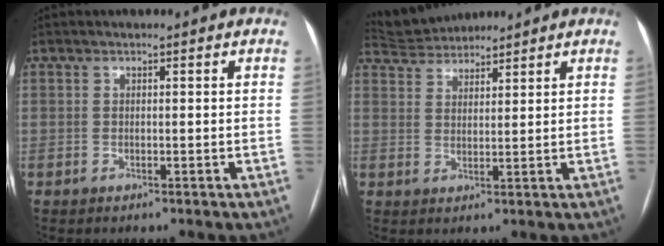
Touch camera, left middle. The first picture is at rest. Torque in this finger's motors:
{"motor_torque": [-0.14, 0.04, -0.11, -0.02]}